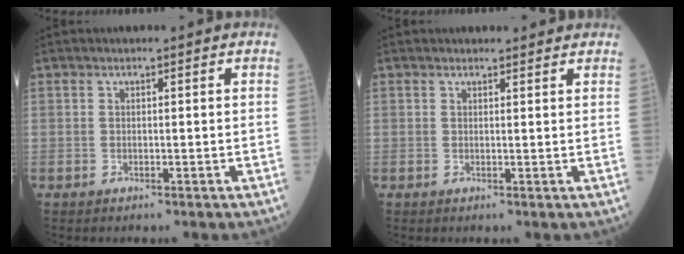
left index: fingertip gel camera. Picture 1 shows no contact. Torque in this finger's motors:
{"motor_torque": [0.54, -1.14, -0.19, -0.01]}